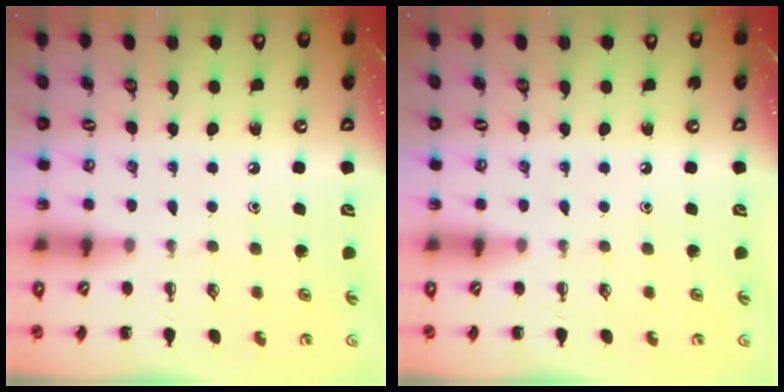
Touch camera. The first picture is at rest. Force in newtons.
{"total": 0.0}